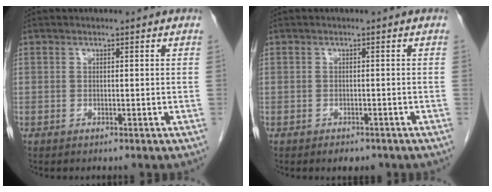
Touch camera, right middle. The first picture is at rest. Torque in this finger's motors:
{"motor_torque": [0.56, -0.21, 0.07, 0.03]}